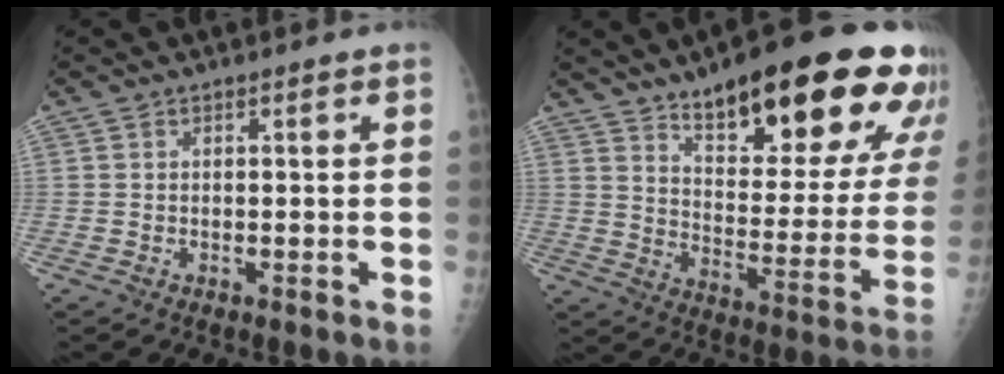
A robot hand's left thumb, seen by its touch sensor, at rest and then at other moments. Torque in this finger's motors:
{"motor_torque": [1.90, 1.85, 1.48, -1.29, 0.12]}